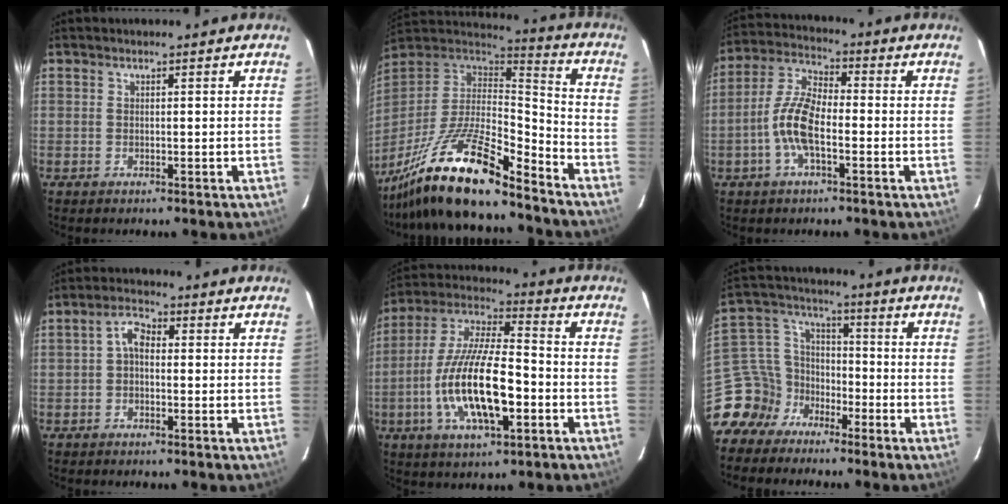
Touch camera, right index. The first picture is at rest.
{"total": 20.8, "force": [-15.6, 4.2, 13.1], "torque": [-0.259, -0.034, -0.282]}
{"total": 9.3, "force": [-2.7, 3.5, 8.1], "torque": [-0.176, 0.011, -0.059]}
{"total": 2.6, "force": [-0.2, 1.7, 2.0], "torque": [-0.038, 0.012, -0.004]}
{"total": 17.5, "force": [-4.9, 5.6, 15.8], "torque": [-0.317, -0.010, -0.090]}
{"total": 11.0, "force": [-8.0, 7.4, 1.6], "torque": [-0.062, 0.043, -0.158]}